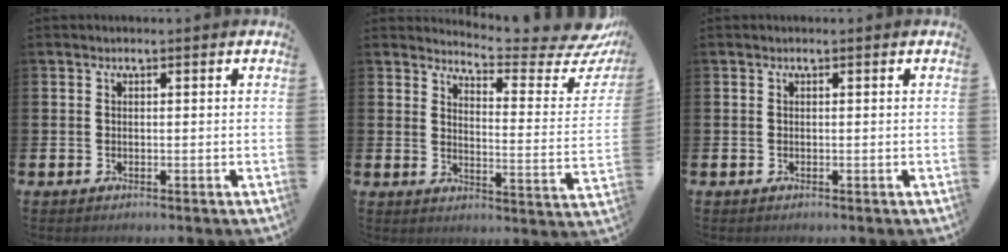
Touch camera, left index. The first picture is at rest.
{"total": 6.3, "force": [5.8, 0.7, 2.4], "torque": [-0.051, -0.051, 0.091]}
{"total": 0.0}